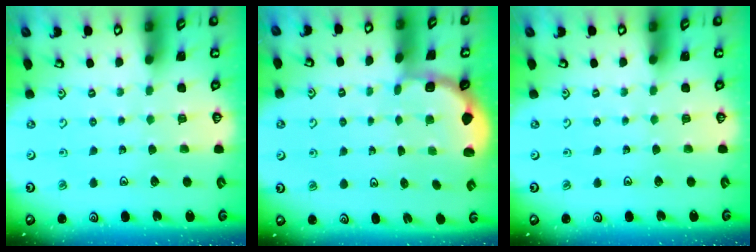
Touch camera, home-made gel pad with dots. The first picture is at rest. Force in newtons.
{"total": 1.8, "press": 1.7, "slide": 0.7}
{"total": 0.0}